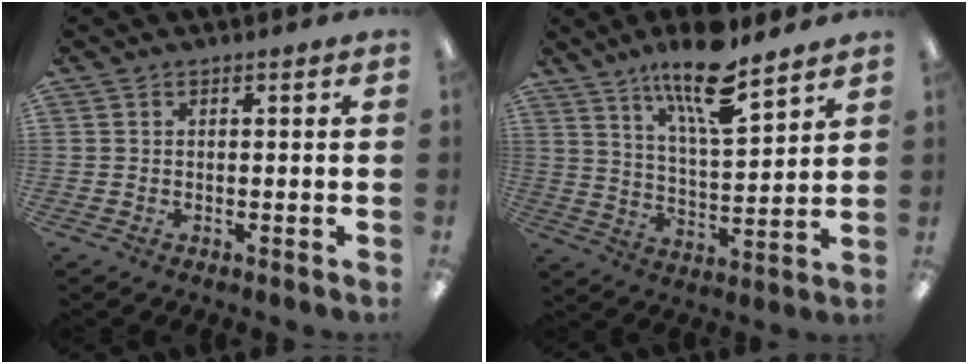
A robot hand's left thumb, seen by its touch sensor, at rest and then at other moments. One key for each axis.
{"total": 14.8, "fx": 11.0, "fy": 3.7, "fz": 9.2, "tx": -0.157, "ty": -0.062, "tz": 0.182}